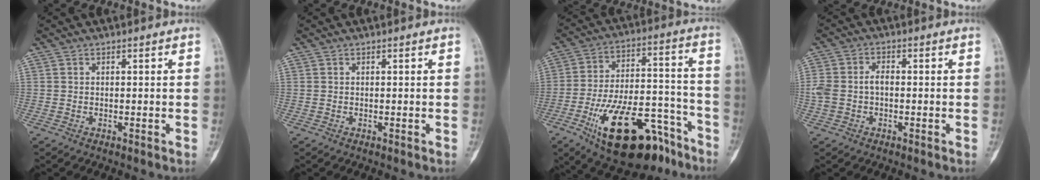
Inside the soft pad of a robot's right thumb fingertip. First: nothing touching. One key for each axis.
{"total": 0.0}
{"total": 24.0, "fx": -14.4, "fy": 10.0, "fz": 16.4, "tx": -0.247, "ty": 0.079, "tz": -0.228}
{"total": 5.5, "fx": -0.6, "fy": 3.7, "fz": 4.0, "tx": -0.098, "ty": 0.022, "tz": -0.011}